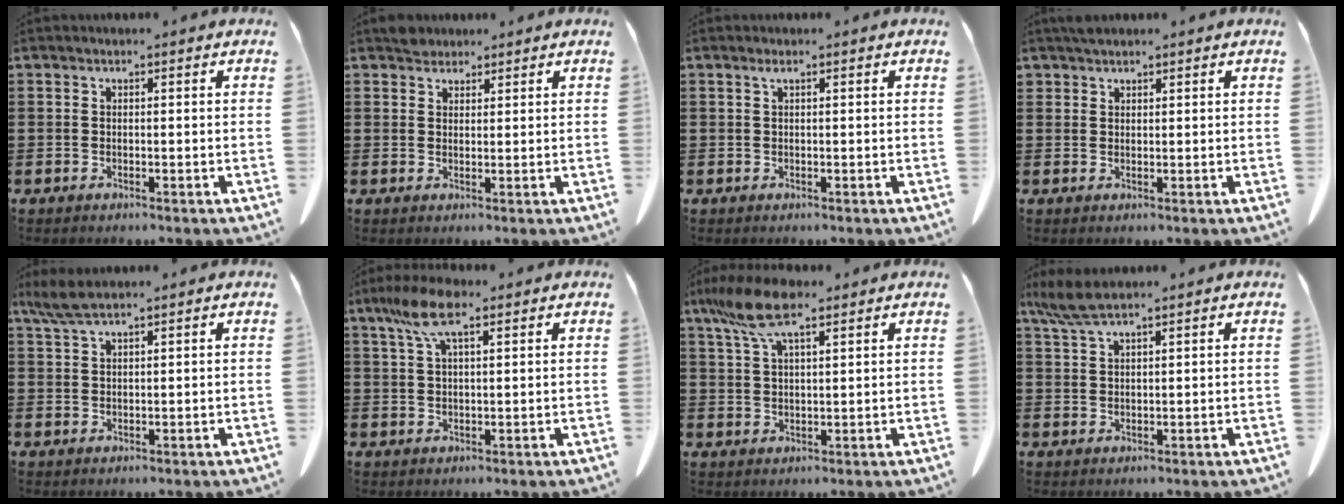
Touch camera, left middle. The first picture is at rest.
{"total": 2.4, "force": [2.2, 1.0, 0.3], "torque": [-0.004, 0.000, 0.043]}
{"total": 0.8, "force": [0.4, 0.0, 0.6], "torque": [-0.014, -0.001, 0.008]}
{"total": 1.6, "force": [1.5, 0.6, 0.2], "torque": [-0.009, 0.000, 0.030]}
{"total": 3.6, "force": [2.7, 0.5, 2.3], "torque": [-0.052, 0.000, 0.051]}
{"total": 7.3, "force": [4.0, 2.0, 5.7], "torque": [-0.121, 0.006, 0.072]}
{"total": 8.9, "force": [5.6, 2.5, 6.5], "torque": [-0.151, -0.008, 0.098]}
{"total": 4.7, "force": [3.6, 0.7, 3.0], "torque": [-0.075, -0.003, 0.064]}